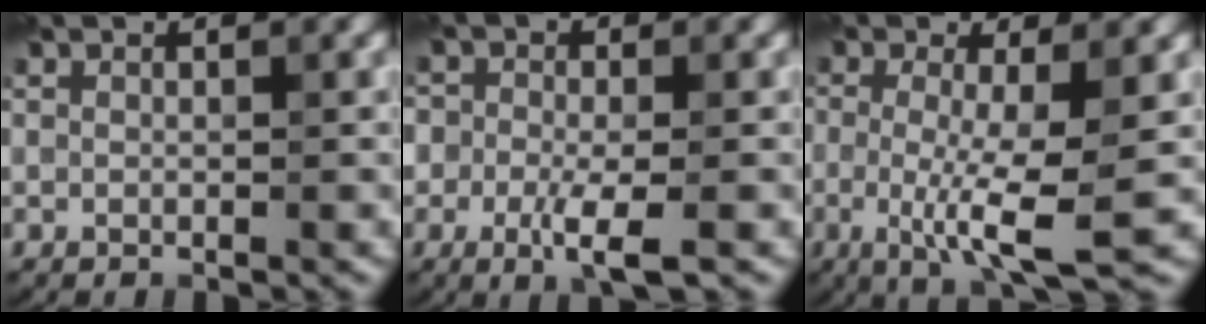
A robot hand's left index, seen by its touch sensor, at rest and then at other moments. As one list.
[{"total": 4.0, "force": [-1.7, 2.0, 3.0], "torque": [-0.054, -0.003, -0.037]}, {"total": 6.3, "force": [-0.8, 1.4, 6.1], "torque": [-0.116, -0.020, -0.015]}]